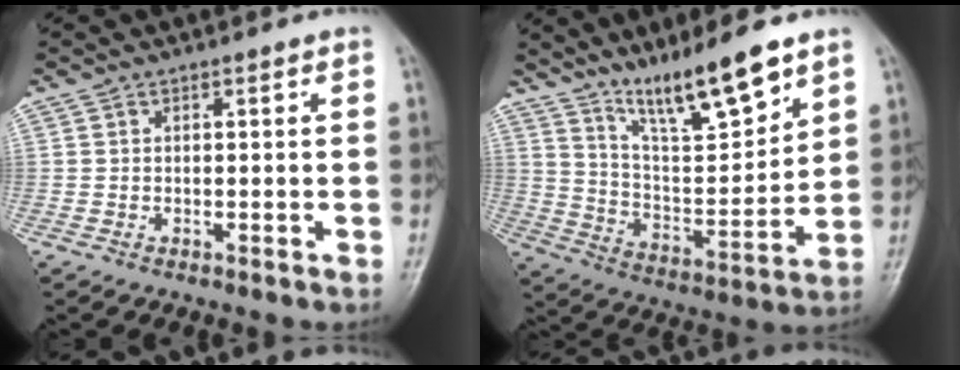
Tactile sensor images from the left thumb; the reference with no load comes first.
{"total": 14.4, "force": [10.7, 2.7, 9.2], "torque": [-0.137, -0.068, 0.199]}